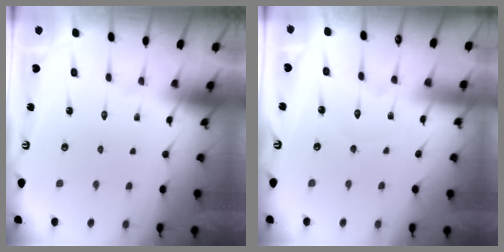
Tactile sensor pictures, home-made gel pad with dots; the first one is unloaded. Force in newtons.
{"total": 3.0, "press": 3.0, "slide": 0.3}